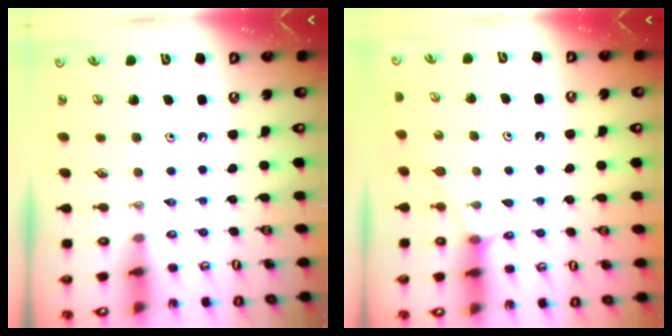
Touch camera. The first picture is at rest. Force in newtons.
{"total": 4.5, "press": 4.4, "slide": 0.5}